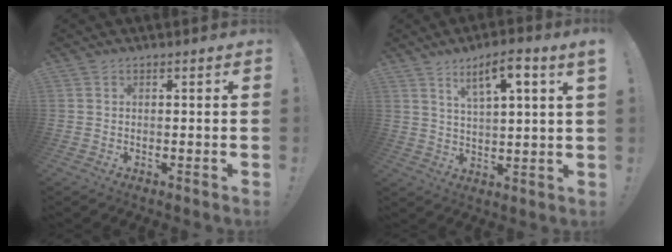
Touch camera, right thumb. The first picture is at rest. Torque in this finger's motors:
{"motor_torque": [1.05, 1.11, 0.61, 0.64, 0.14]}